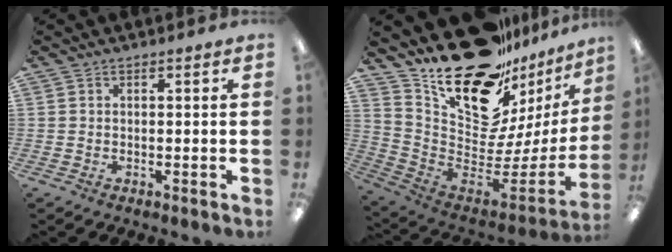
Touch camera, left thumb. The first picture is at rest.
{"total": 25.9, "force": [18.5, 12.1, 13.5], "torque": [-0.201, -0.137, 0.347]}